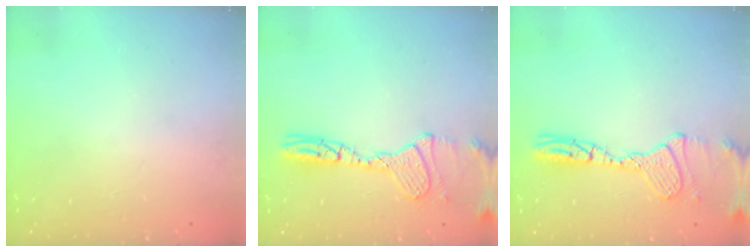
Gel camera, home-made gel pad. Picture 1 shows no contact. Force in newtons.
{"total": 13.4, "press": 13.1, "slide": 2.6}
{"total": 13.4, "press": 13.1, "slide": 2.6}